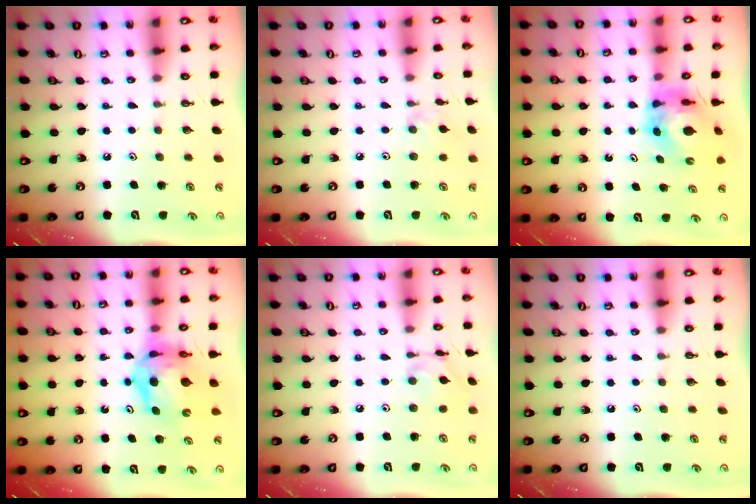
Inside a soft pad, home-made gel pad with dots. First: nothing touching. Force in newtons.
{"total": 2.6, "press": 2.6, "slide": 0.5}
{"total": 5.8, "press": 5.8, "slide": 0.5}
{"total": 9.8, "press": 9.7, "slide": 1.0}
{"total": 8.4, "press": 8.4, "slide": 0.5}
{"total": 0.0}